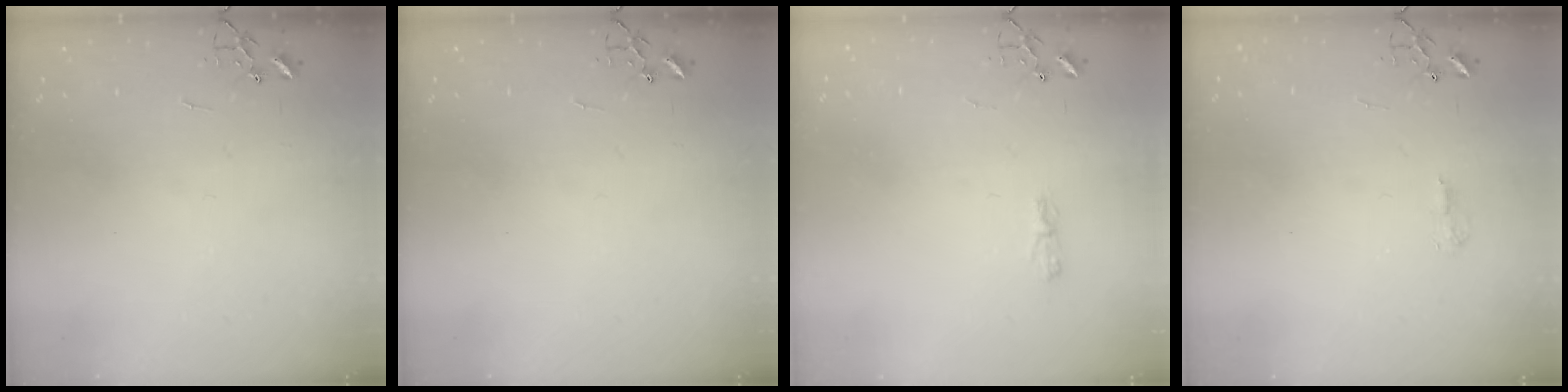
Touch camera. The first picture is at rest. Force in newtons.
{"total": 0.0}
{"total": 3.4, "press": 3.4, "slide": 0.6}
{"total": 6.0, "press": 6.0, "slide": 0.5}